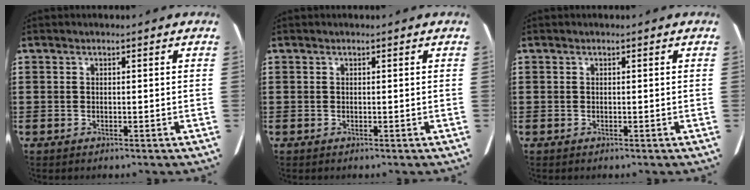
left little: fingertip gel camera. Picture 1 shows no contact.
{"total": 0.0}
{"total": 0.0}